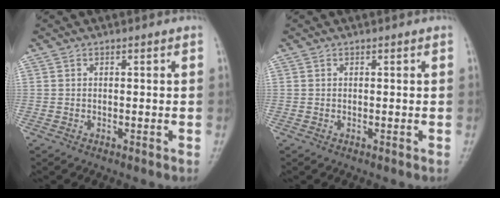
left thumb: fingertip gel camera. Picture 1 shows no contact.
{"total": 0.0}